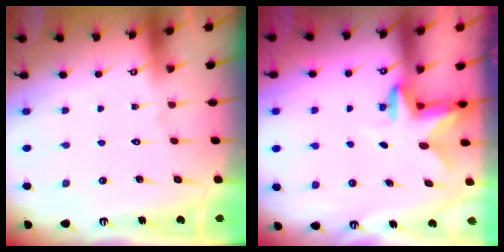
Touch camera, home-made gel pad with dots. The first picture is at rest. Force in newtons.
{"total": 2.8, "press": 2.7, "slide": 0.5}